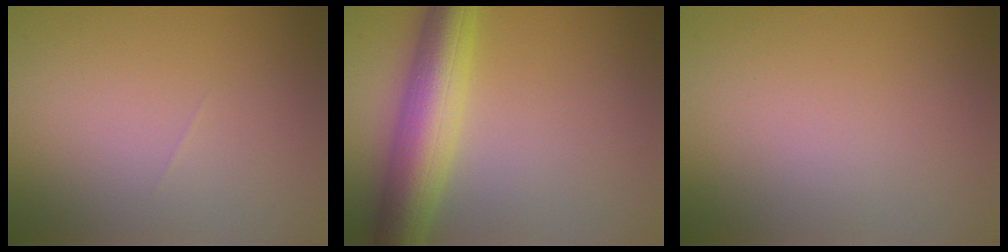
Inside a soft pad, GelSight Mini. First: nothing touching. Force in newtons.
{"total": 7.5, "press": 7.5, "slide": 0.1}
{"total": 0.0}